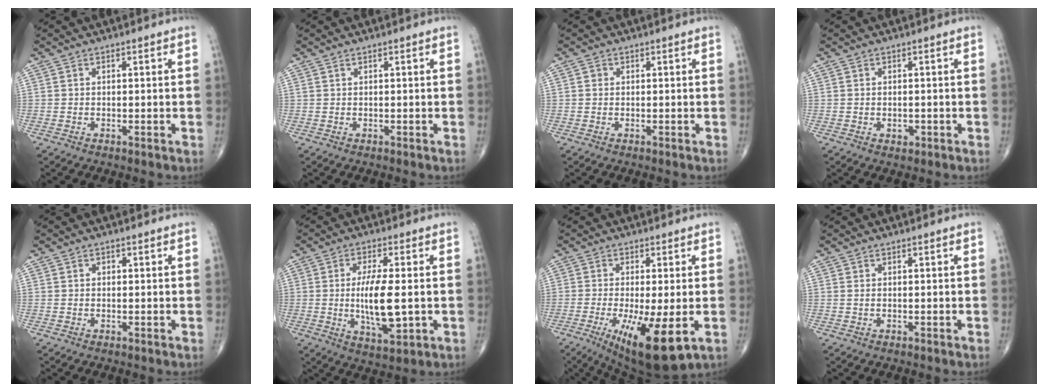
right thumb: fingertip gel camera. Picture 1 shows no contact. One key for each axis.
{"total": 0.0}
{"total": 0.8, "fx": 0.1, "fy": 0.8, "fz": 0.2, "tx": 0.001, "ty": 0.002, "tz": 0.000}
{"total": 1.3, "fx": -0.3, "fy": 1.0, "fz": 0.8, "tx": -0.007, "ty": 0.000, "tz": -0.002}
{"total": 0.5, "fx": 0.1, "fy": 0.5, "fz": 0.3, "tx": 0.000, "ty": 0.000, "tz": 0.001}
{"total": 10.5, "fx": -0.5, "fy": 3.3, "fz": 9.9, "tx": -0.181, "ty": -0.013, "tz": -0.004}
{"total": 13.1, "fx": -4.2, "fy": 3.3, "fz": 12.0, "tx": -0.204, "ty": -0.025, "tz": -0.055}
{"total": 0.0}